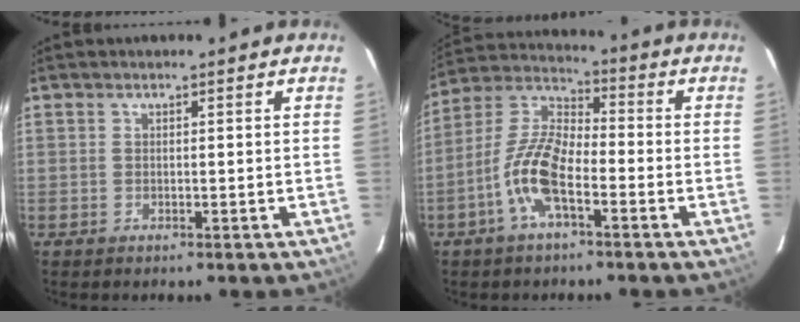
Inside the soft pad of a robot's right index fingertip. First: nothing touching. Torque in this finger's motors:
{"motor_torque": [0.46, -0.41, 0.35, 0.19]}